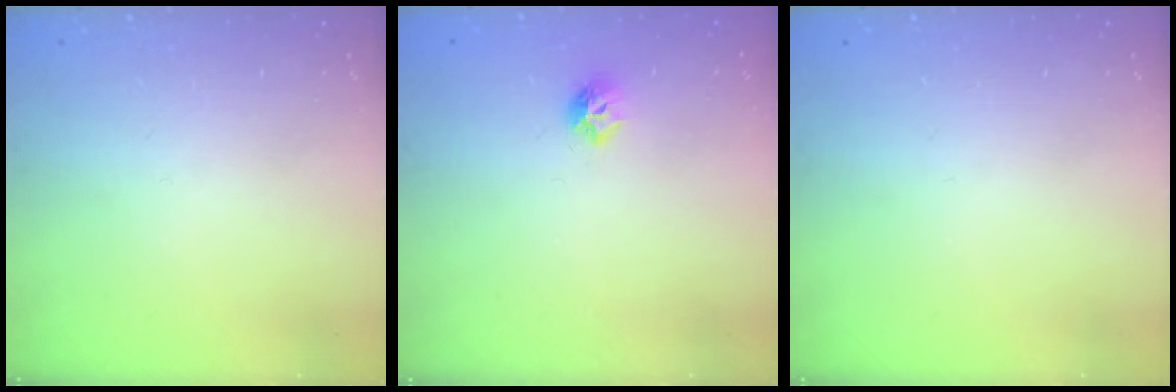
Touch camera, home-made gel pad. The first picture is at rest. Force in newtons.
{"total": 6.3, "press": 6.3, "slide": 0.1}
{"total": 0.0}